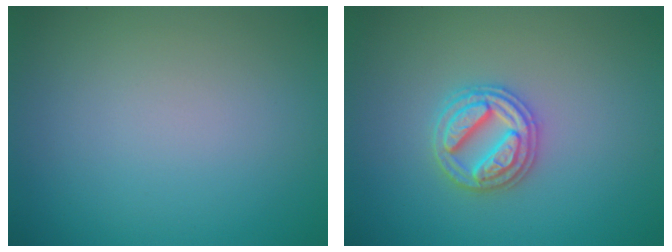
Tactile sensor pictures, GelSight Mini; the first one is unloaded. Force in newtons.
{"total": 3.2, "press": 3.2, "slide": 0.6}